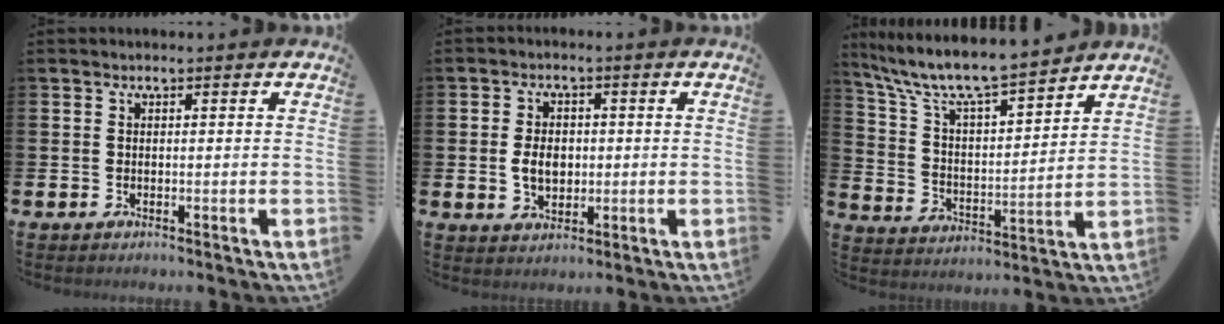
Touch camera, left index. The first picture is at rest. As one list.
[{"total": 4.2, "force": [-0.1, 3.0, 2.9], "torque": [-0.040, 0.004, -0.008]}, {"total": 9.0, "force": [8.3, 1.1, 3.2], "torque": [-0.095, -0.060, 0.142]}]